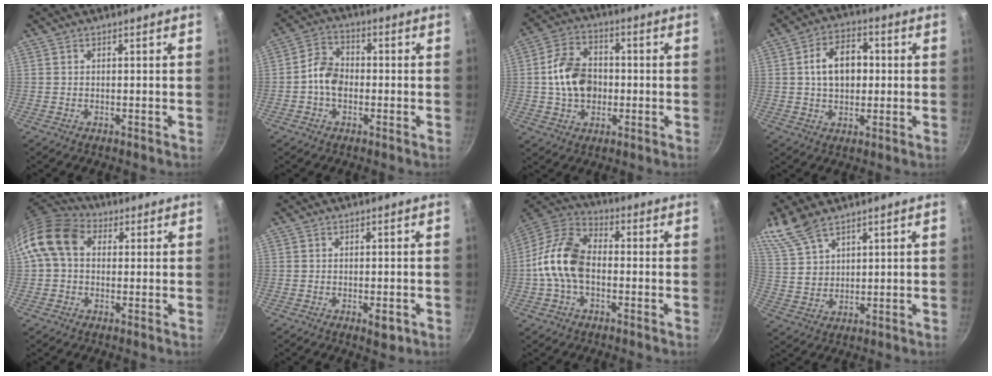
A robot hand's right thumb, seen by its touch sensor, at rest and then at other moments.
{"total": 6.3, "force": [-1.2, 4.7, 4.0], "torque": [-0.053, 0.025, -0.035]}
{"total": 11.6, "force": [-0.5, 8.6, 7.8], "torque": [-0.119, 0.022, -0.016]}
{"total": 9.9, "force": [0.9, 6.8, 7.2], "torque": [-0.090, 0.016, 0.009]}
{"total": 11.7, "force": [2.2, 8.7, 7.4], "torque": [-0.122, 0.024, 0.019]}
{"total": 3.0, "force": [-1.1, 1.3, 2.5], "torque": [-0.035, 0.001, -0.011]}
{"total": 13.1, "force": [-1.6, 8.4, 9.9], "torque": [-0.172, 0.039, -0.051]}
{"total": 9.2, "force": [6.8, 4.4, 4.4], "torque": [-0.080, -0.016, 0.148]}